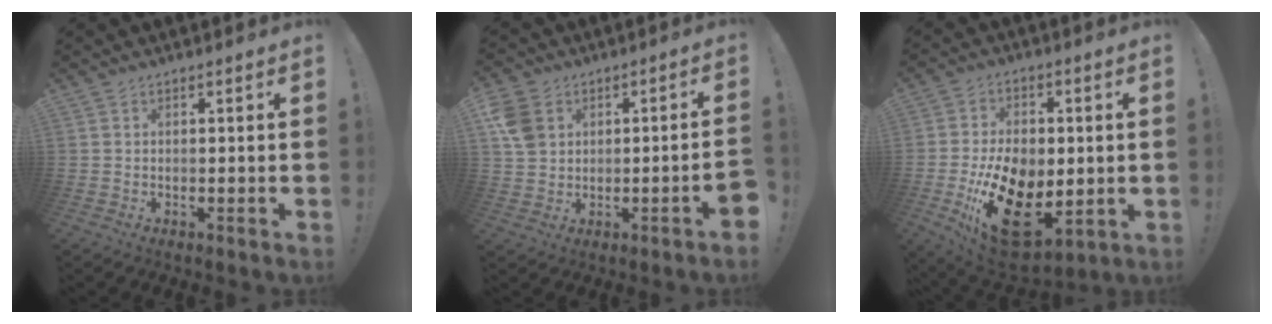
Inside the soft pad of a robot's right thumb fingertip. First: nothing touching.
{"total": 7.9, "force": [0.3, 5.8, 5.4], "torque": [-0.106, 0.013, 0.016]}
{"total": 20.6, "force": [-5.0, 13.5, 14.7], "torque": [-0.259, 0.021, -0.065]}